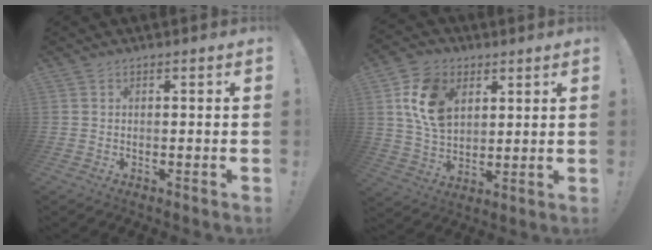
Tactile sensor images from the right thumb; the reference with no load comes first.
{"total": 15.1, "force": [5.6, 11.0, 8.7], "torque": [-0.152, -0.011, 0.109]}